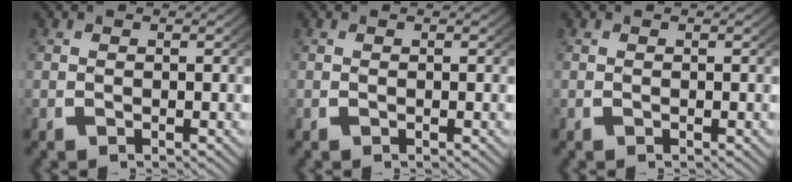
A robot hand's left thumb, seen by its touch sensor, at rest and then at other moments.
{"total": 0.0}
{"total": 0.0}